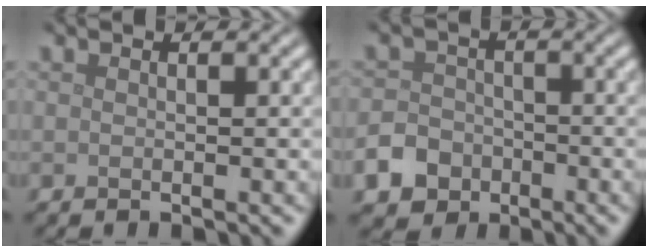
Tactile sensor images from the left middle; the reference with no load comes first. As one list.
[{"total": 5.7, "force": [-3.3, 4.4, 1.4], "torque": [-0.014, -0.016, -0.069]}]